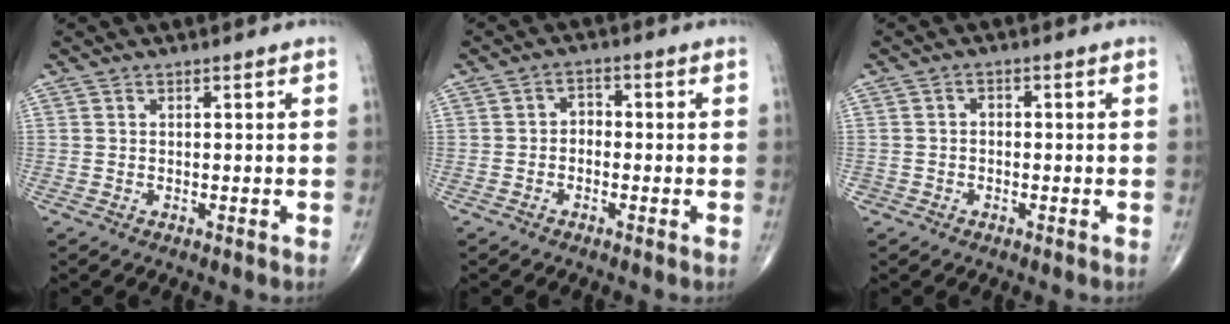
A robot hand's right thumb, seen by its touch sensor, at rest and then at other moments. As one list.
[{"total": 2.5, "force": [-0.6, 2.0, 1.5], "torque": [-0.008, 0.015, -0.021]}, {"total": 1.8, "force": [-0.6, 1.6, 0.5], "torque": [0.004, 0.011, -0.015]}]